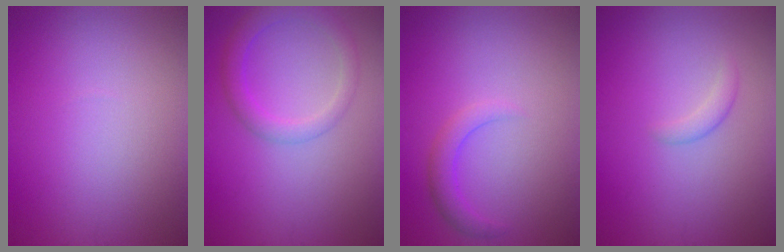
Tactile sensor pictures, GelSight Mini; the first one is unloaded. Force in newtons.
{"total": 2.8, "press": 2.8, "slide": 0.2}
{"total": 2.0, "press": 2.0, "slide": 0.1}
{"total": 1.1, "press": 1.1, "slide": 0.0}